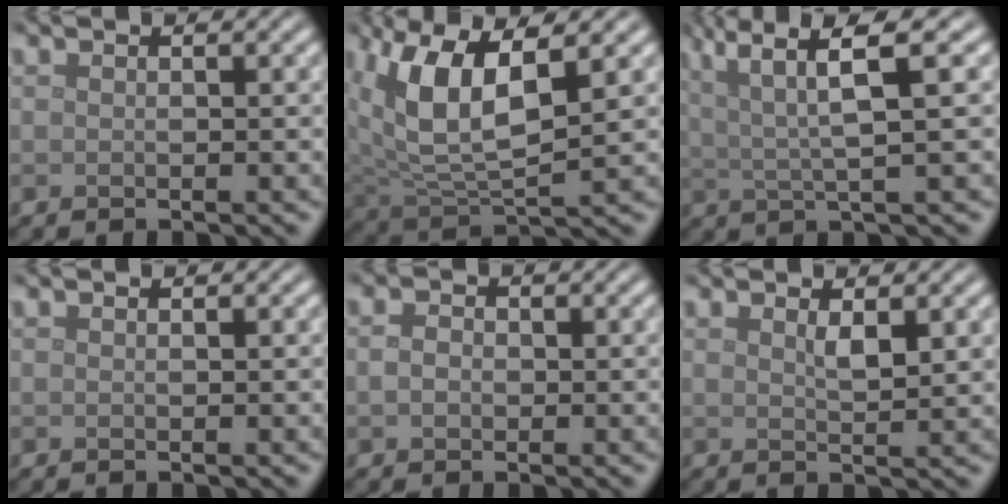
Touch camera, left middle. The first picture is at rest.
{"total": 7.6, "force": [2.5, 3.3, 6.4], "torque": [-0.138, 0.000, 0.046]}
{"total": 6.7, "force": [3.1, 1.3, 5.9], "torque": [-0.102, 0.014, 0.055]}
{"total": 0.0}
{"total": 1.4, "force": [-0.1, 1.1, 0.8], "torque": [-0.019, -0.001, -0.005]}
{"total": 1.4, "force": [0.8, 0.3, 1.1], "torque": [-0.023, -0.003, 0.016]}